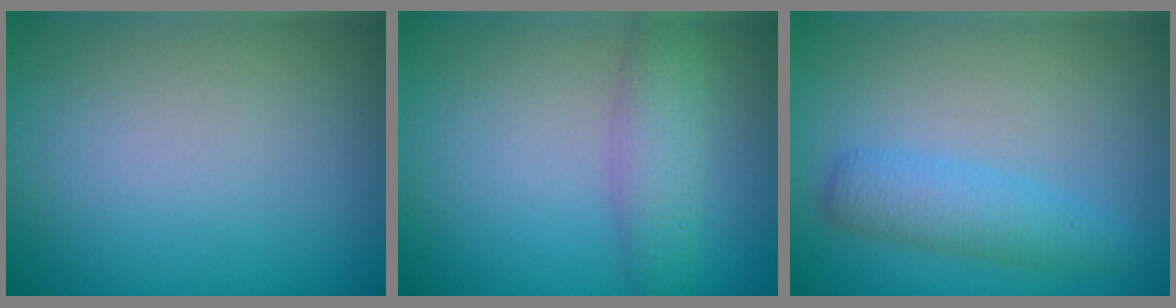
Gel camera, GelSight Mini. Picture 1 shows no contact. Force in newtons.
{"total": 3.0, "press": 3.0, "slide": 0.0}
{"total": 2.9, "press": 2.9, "slide": 0.1}